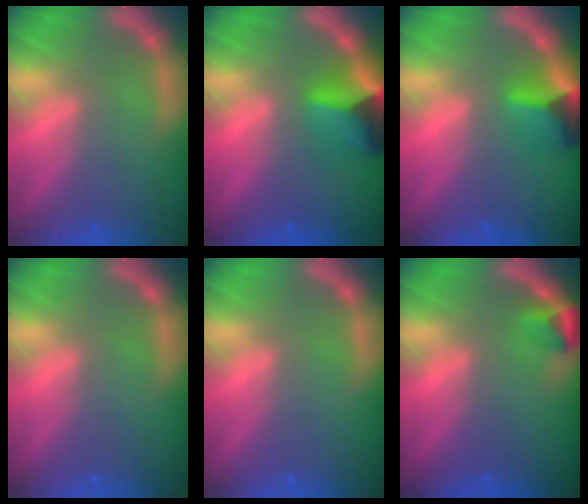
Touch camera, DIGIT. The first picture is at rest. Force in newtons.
{"total": 5.9}
{"total": 4.5}
{"total": 0.0}
{"total": 0.0}
{"total": 1.9}